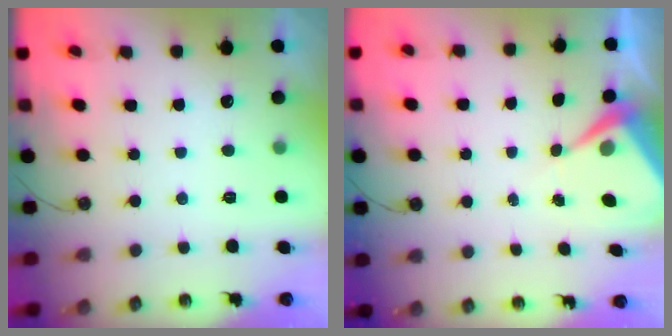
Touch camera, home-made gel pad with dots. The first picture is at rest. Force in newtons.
{"total": 6.0, "press": 6.0, "slide": 0.5}